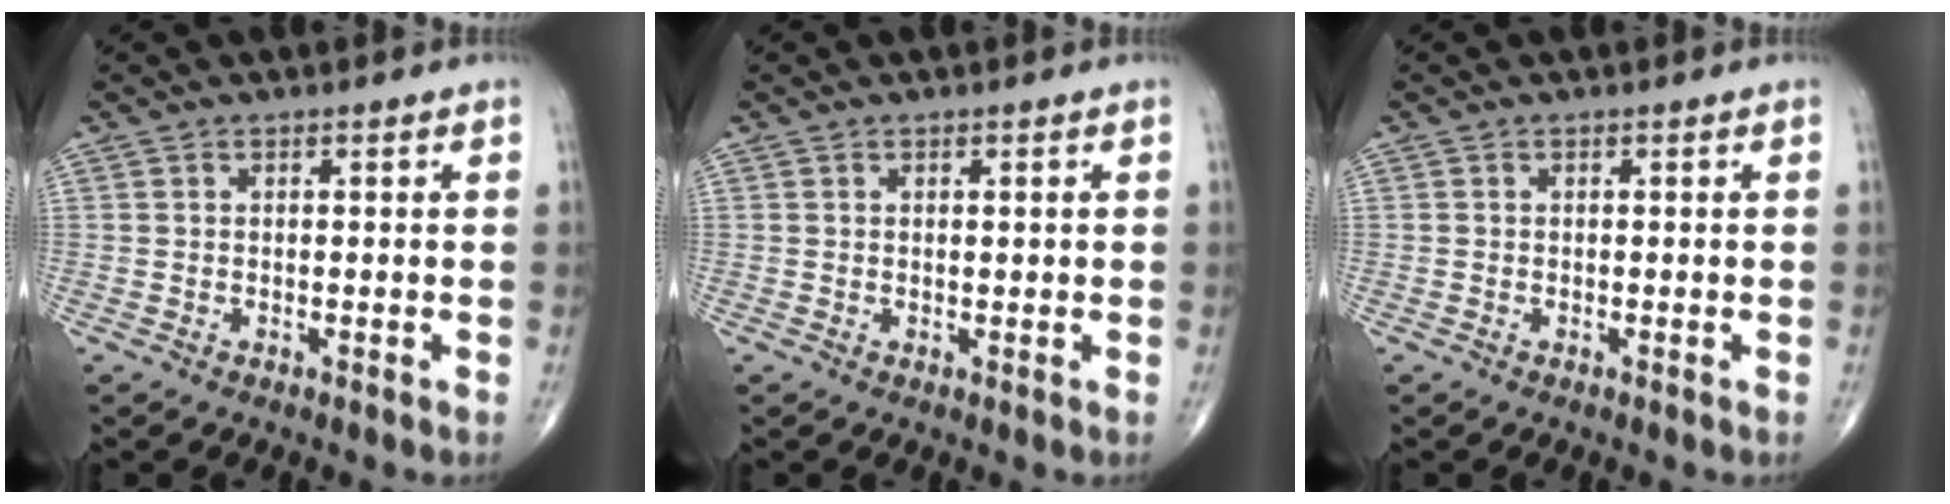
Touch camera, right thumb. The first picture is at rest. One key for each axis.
{"total": 0.6, "fx": 0.1, "fy": 0.2, "fz": 0.6, "tx": -0.007, "ty": -0.001, "tz": 0.003}
{"total": 0.0}